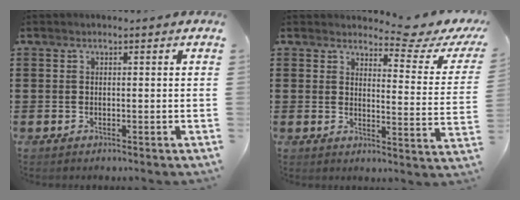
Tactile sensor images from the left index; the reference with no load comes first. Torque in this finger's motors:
{"motor_torque": [-0.58, -0.63, -0.41, -0.21]}